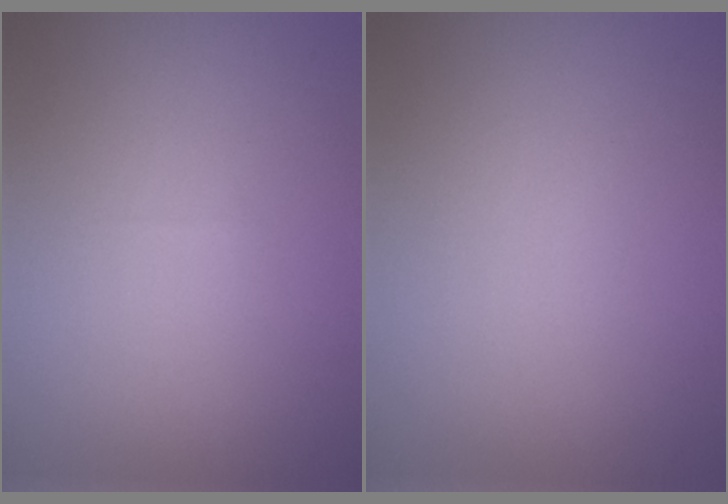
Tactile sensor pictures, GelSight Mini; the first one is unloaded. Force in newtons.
{"total": 0.0}